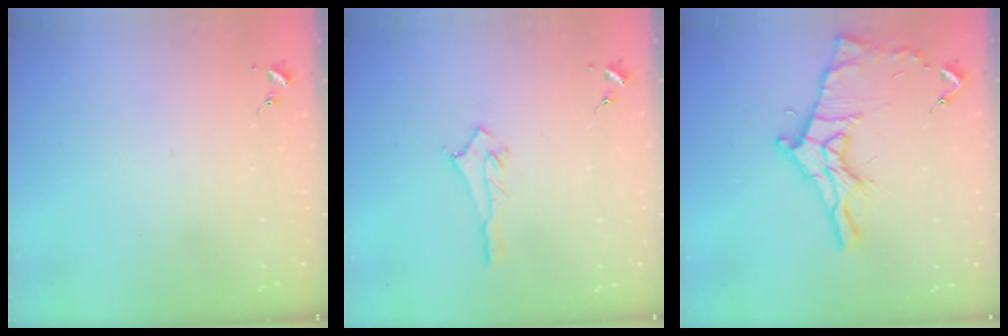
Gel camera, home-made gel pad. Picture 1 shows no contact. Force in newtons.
{"total": 2.8, "press": 2.8, "slide": 0.4}
{"total": 15.2, "press": 15.2, "slide": 0.6}